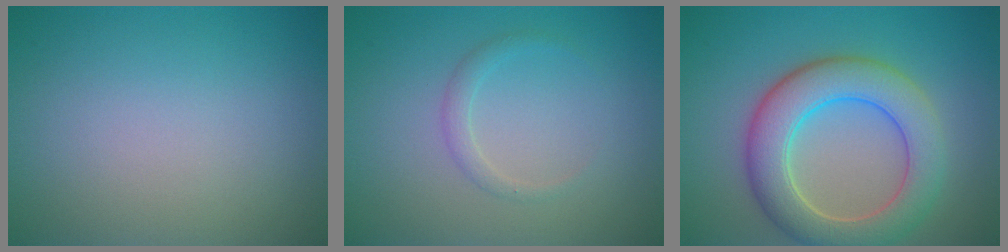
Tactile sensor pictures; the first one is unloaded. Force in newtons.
{"total": 1.2, "press": 1.2, "slide": 0.1}
{"total": 7.1, "press": 7.1, "slide": 0.6}